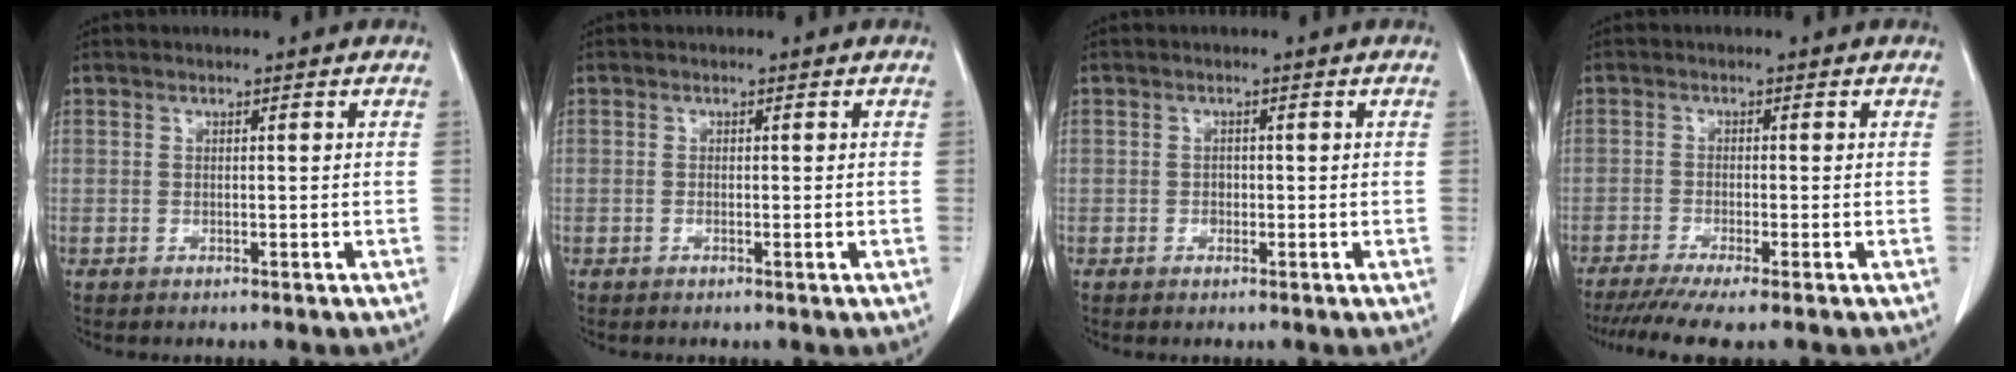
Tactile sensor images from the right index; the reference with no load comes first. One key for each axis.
{"total": 0.6, "fx": -0.2, "fy": 0.1, "fz": 0.6, "tx": -0.010, "ty": -0.002, "tz": -0.002}
{"total": 0.9, "fx": -0.2, "fy": 0.7, "fz": 0.4, "tx": -0.004, "ty": 0.003, "tz": -0.005}
{"total": 6.6, "fx": -5.0, "fy": -0.2, "fz": 4.3, "tx": -0.065, "ty": -0.014, "tz": -0.082}